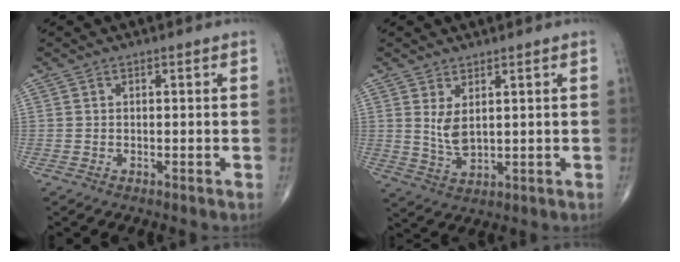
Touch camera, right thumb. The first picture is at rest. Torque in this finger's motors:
{"motor_torque": [-0.34, 0.60, 0.57, 0.28, 0.04]}